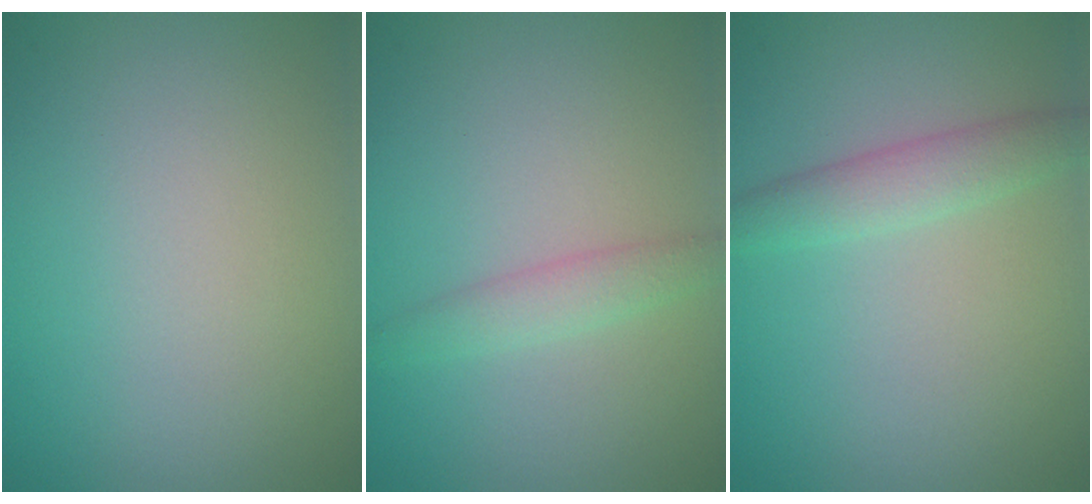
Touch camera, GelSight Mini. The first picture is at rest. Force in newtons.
{"total": 1.8, "press": 1.8, "slide": 0.1}
{"total": 2.5, "press": 2.5, "slide": 0.1}